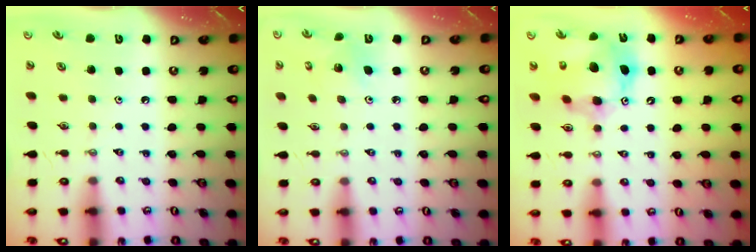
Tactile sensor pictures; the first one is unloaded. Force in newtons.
{"total": 2.9, "press": 2.9, "slide": 0.3}
{"total": 15.4, "press": 15.4, "slide": 1.6}